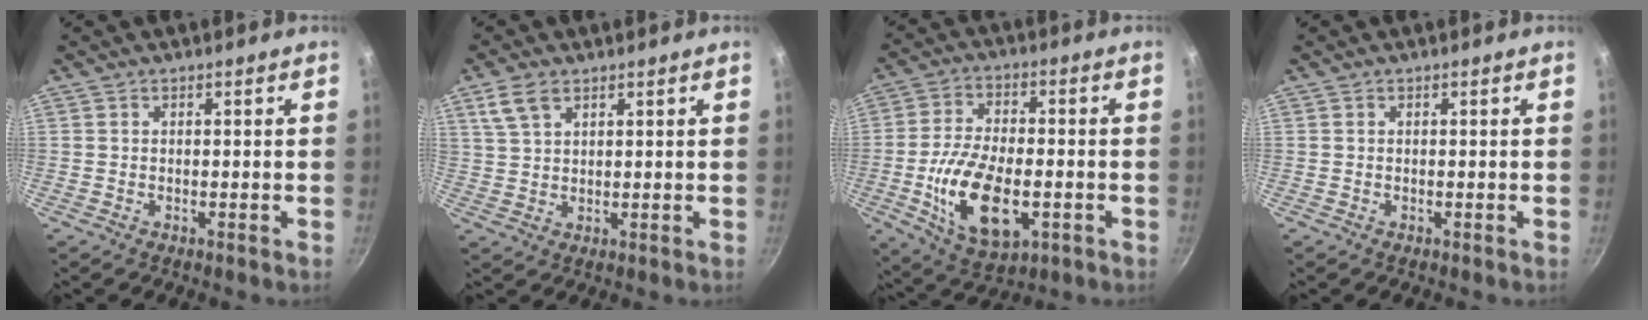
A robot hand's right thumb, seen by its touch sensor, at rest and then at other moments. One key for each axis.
{"total": 5.4, "fx": 3.1, "fy": 2.9, "fz": 3.3, "tx": -0.060, "ty": -0.001, "tz": 0.065}
{"total": 16.0, "fx": -3.8, "fy": 8.3, "fz": 13.1, "tx": -0.234, "ty": 0.010, "tz": -0.062}
{"total": 0.0}